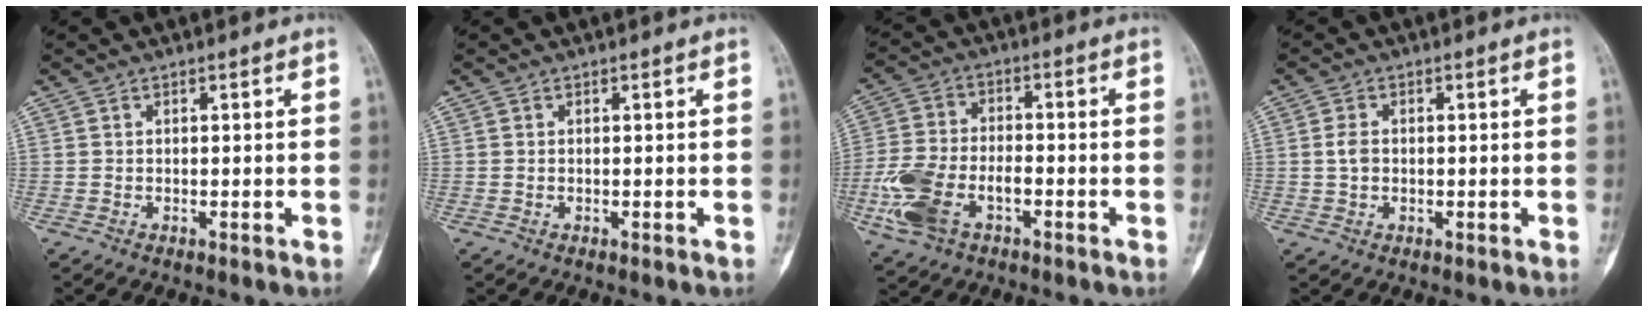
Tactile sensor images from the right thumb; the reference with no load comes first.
{"total": 0.0}
{"total": 12.2, "force": [-4.5, 7.2, 8.8], "torque": [-0.193, 0.022, -0.086]}
{"total": 2.8, "force": [0.2, 2.0, 1.9], "torque": [-0.032, 0.004, 0.001]}